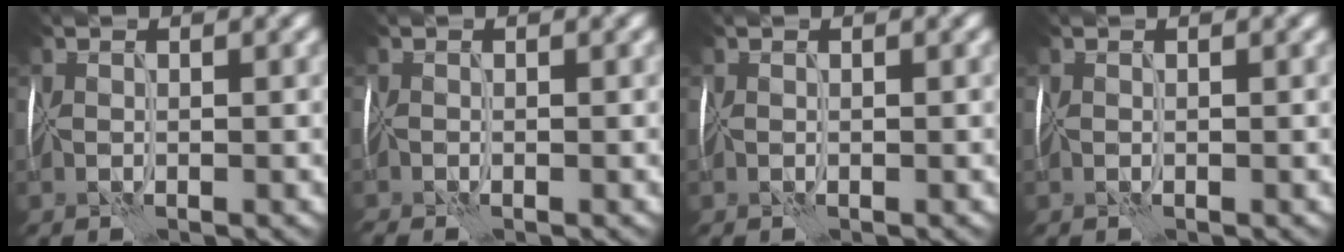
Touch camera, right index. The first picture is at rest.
{"total": 1.3, "force": [-1.2, 0.1, 0.5], "torque": [-0.009, -0.005, -0.021]}
{"total": 0.0}
{"total": 0.0}